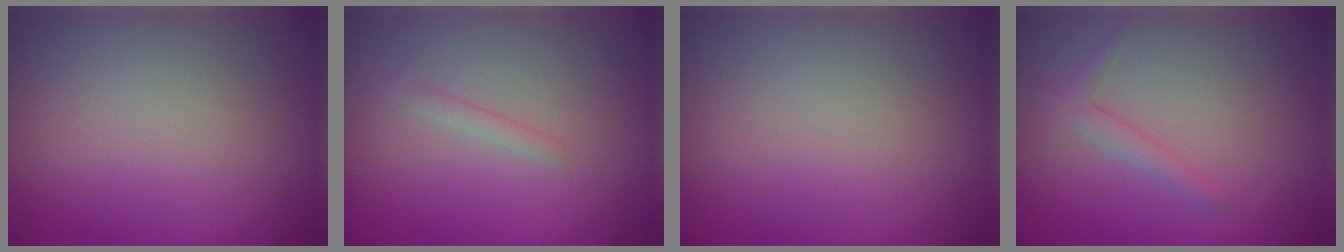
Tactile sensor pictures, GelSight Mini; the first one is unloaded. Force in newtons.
{"total": 0.9, "press": 0.9, "slide": 0.1}
{"total": 0.0}
{"total": 1.5, "press": 1.5, "slide": 0.1}